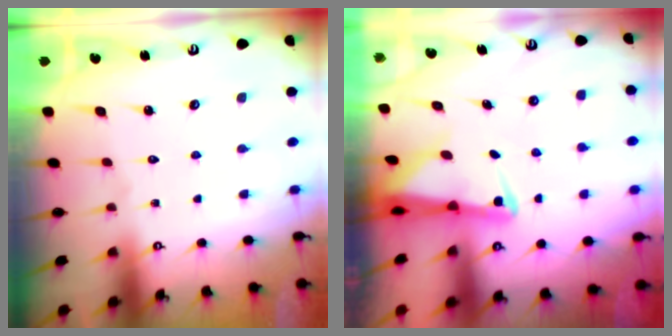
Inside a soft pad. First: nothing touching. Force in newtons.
{"total": 2.7, "press": 2.7, "slide": 0.4}